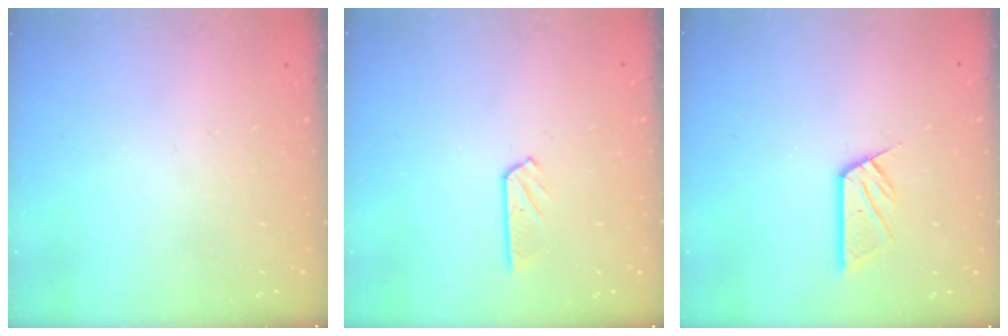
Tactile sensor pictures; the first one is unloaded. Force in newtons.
{"total": 4.2, "press": 4.2, "slide": 0.3}
{"total": 9.6, "press": 9.6, "slide": 0.9}